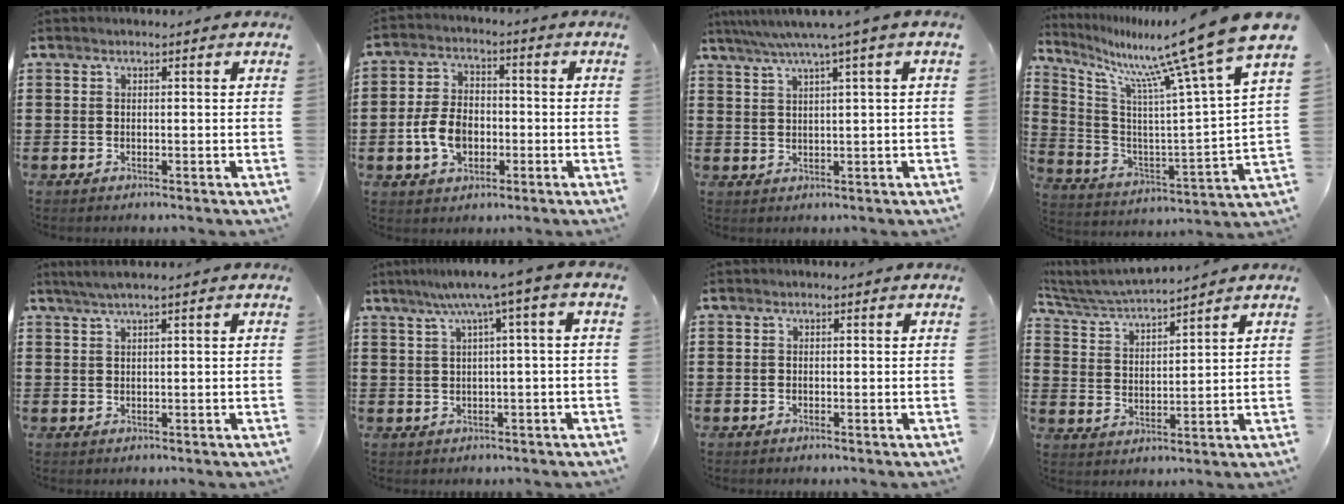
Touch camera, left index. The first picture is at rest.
{"total": 7.3, "force": [-1.9, 4.9, 5.0], "torque": [-0.119, 0.004, -0.040]}
{"total": 4.0, "force": [2.2, -0.7, 3.3], "torque": [-0.070, -0.008, 0.033]}
{"total": 14.6, "force": [11.9, -0.4, 8.5], "torque": [-0.180, -0.085, 0.184]}
{"total": 1.9, "force": [1.1, -0.2, 1.5], "torque": [-0.028, 0.000, 0.019]}
{"total": 5.0, "force": [1.3, -0.4, 4.8], "torque": [-0.095, -0.006, 0.015]}
{"total": 0.0}
{"total": 4.7, "force": [4.5, -0.2, 1.2], "torque": [-0.043, -0.028, 0.076]}